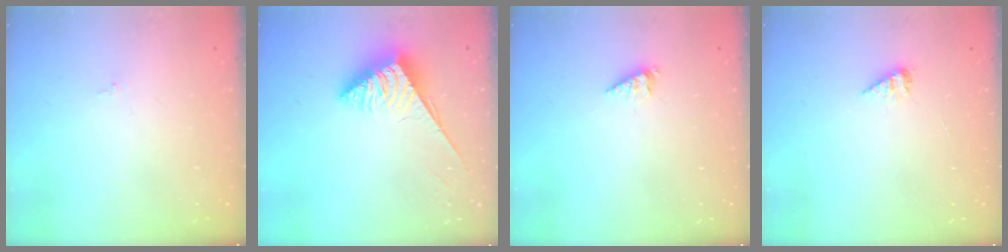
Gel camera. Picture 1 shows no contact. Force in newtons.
{"total": 3.9, "press": 3.9, "slide": 0.6}
{"total": 2.3, "press": 2.2, "slide": 0.3}
{"total": 3.6, "press": 3.6, "slide": 0.4}